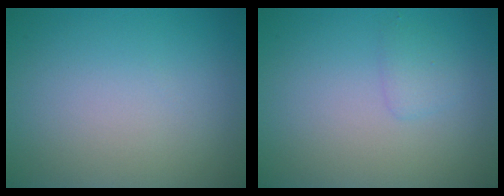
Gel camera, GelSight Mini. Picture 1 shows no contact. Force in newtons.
{"total": 1.1, "press": 1.1, "slide": 0.1}